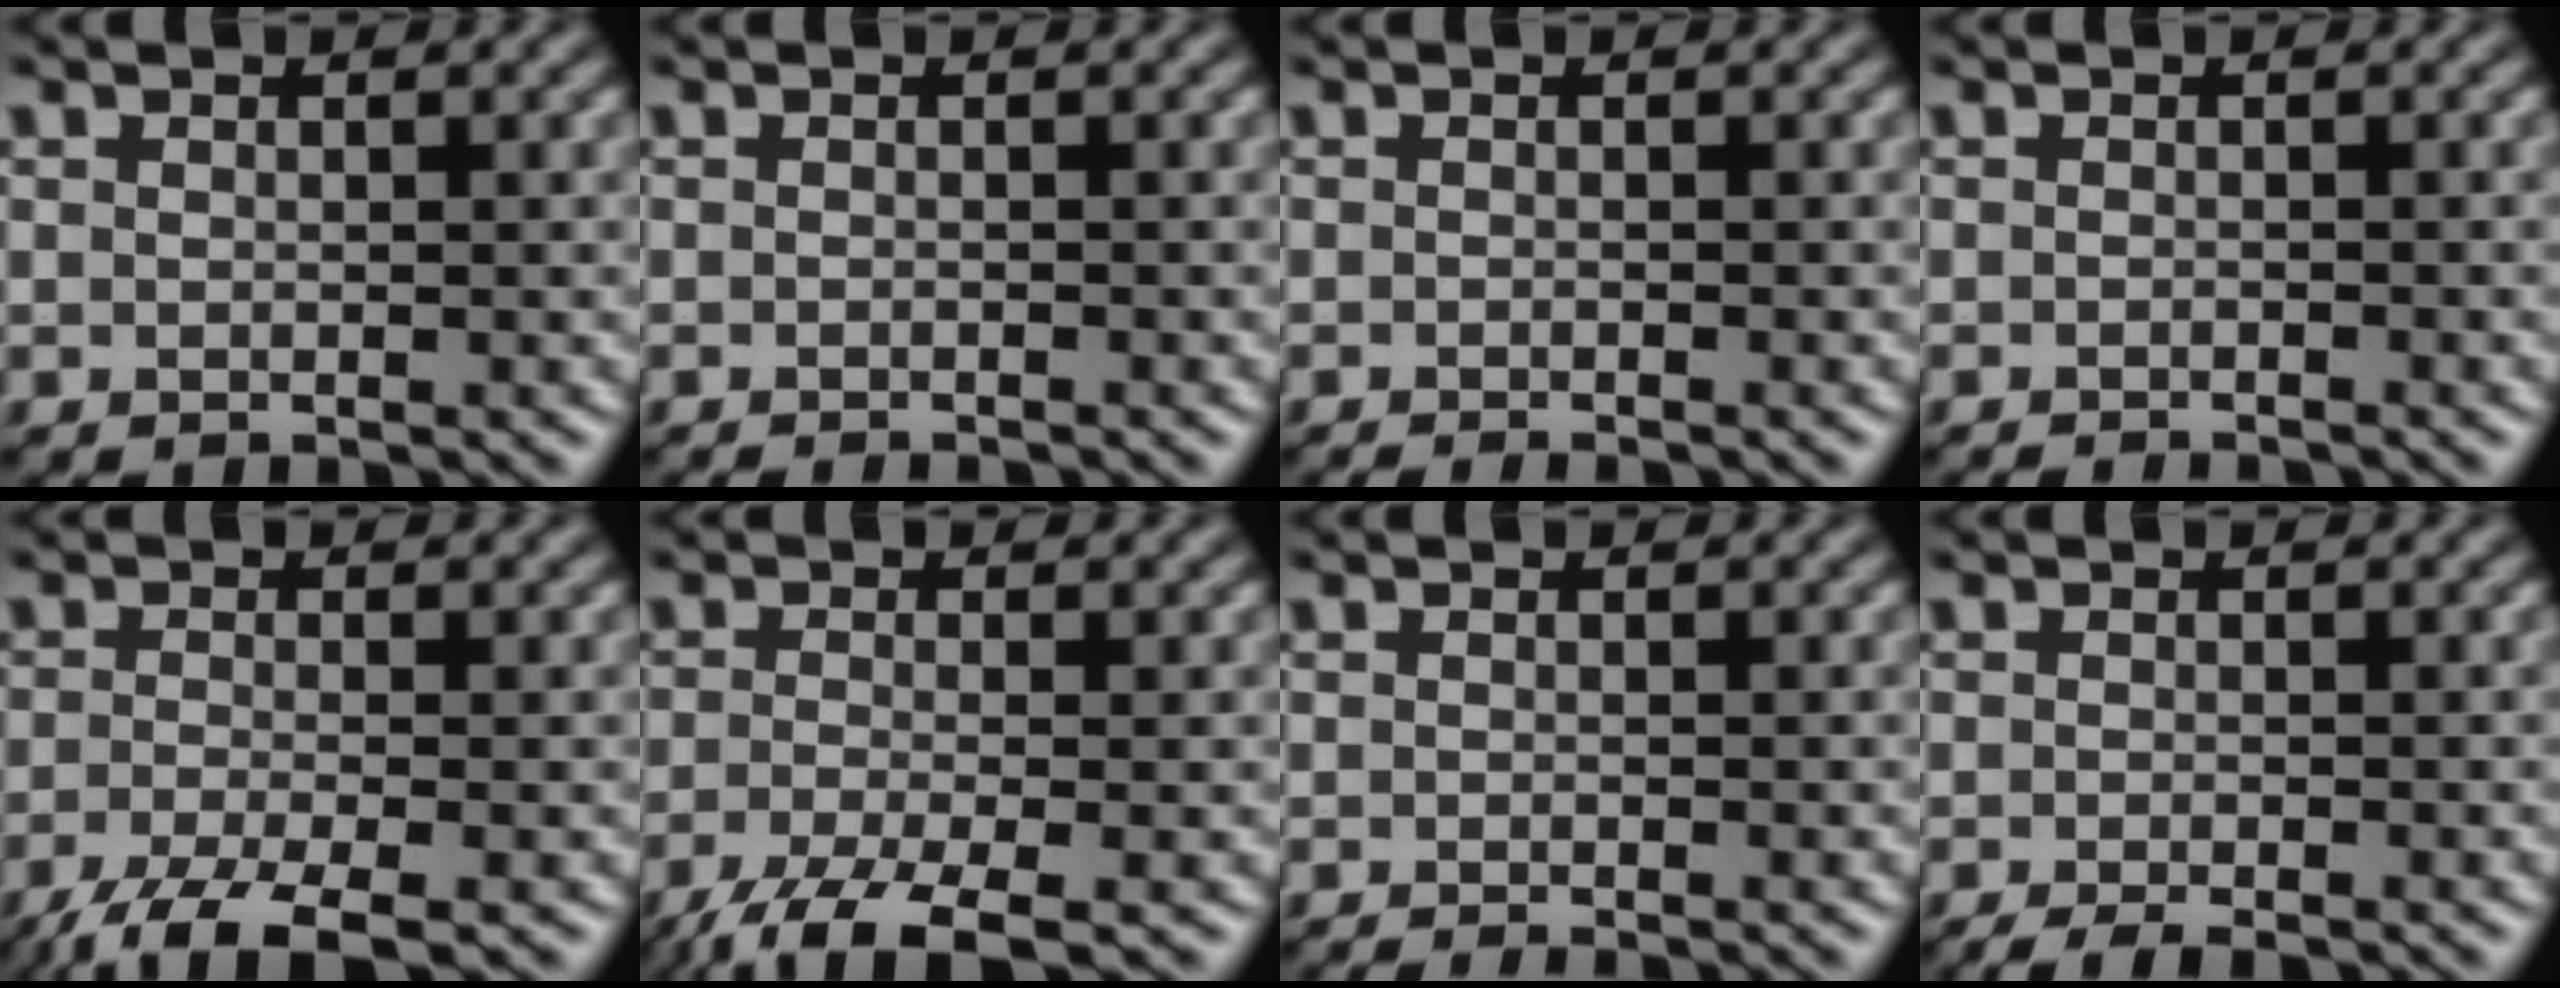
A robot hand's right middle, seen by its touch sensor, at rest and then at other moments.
{"total": 1.7, "force": [-1.5, 0.3, 0.6], "torque": [0.002, -0.006, -0.022]}
{"total": 1.6, "force": [-1.4, 0.3, 0.8], "torque": [-0.002, -0.004, -0.021]}
{"total": 2.1, "force": [-1.9, 0.3, 0.8], "torque": [-0.003, -0.006, -0.030]}
{"total": 4.7, "force": [-3.2, 1.0, 3.3], "torque": [-0.062, -0.011, -0.071]}
{"total": 5.3, "force": [-3.5, 1.2, 3.8], "torque": [-0.072, -0.014, -0.077]}
{"total": 1.5, "force": [-1.1, 0.3, 1.0], "torque": [-0.005, -0.005, -0.021]}
{"total": 2.9, "force": [-2.3, 0.5, 1.7], "torque": [-0.028, -0.005, -0.041]}